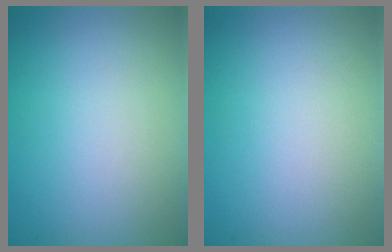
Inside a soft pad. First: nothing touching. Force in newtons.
{"total": 0.0}